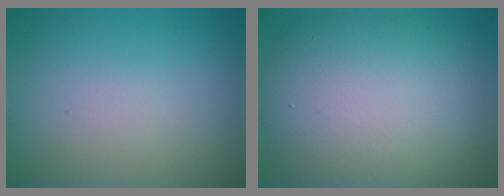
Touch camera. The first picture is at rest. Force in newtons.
{"total": 11.0, "press": 11.0, "slide": 0.7}